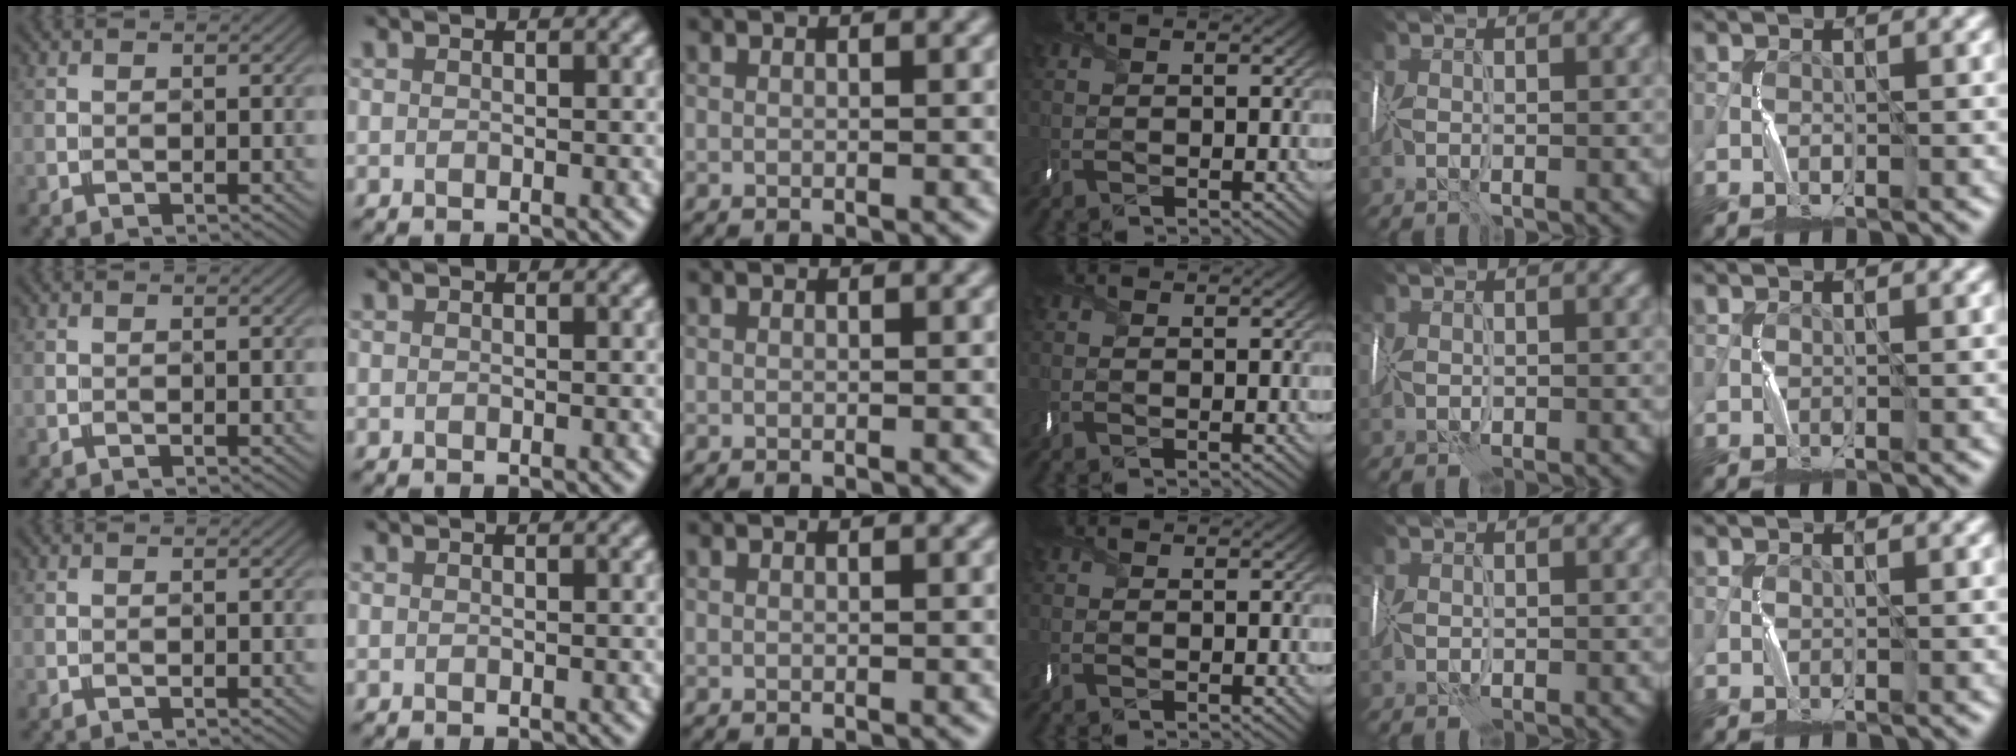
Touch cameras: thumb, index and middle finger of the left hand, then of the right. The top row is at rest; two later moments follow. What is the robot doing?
{"motion": "wrap", "object": "sponge"}